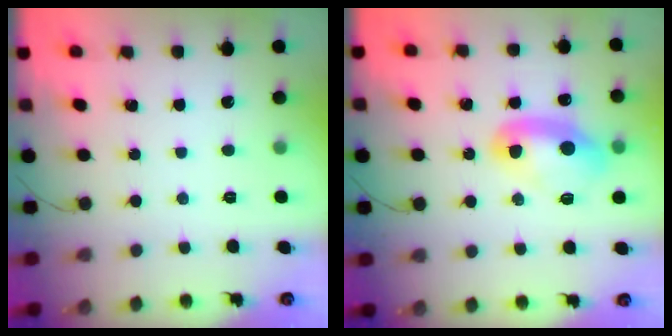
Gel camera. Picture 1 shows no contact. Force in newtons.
{"total": 10.4, "press": 10.3, "slide": 1.0}